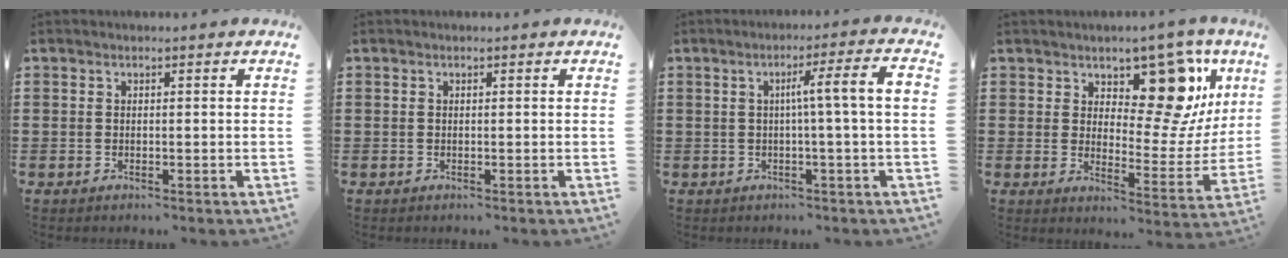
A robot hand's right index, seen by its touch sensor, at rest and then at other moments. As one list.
[{"total": 0.0}, {"total": 6.1, "force": [0.1, -0.5, 6.1], "torque": [-0.111, -0.002, -0.006]}, {"total": 13.6, "force": [8.4, 6.4, 8.5], "torque": [-0.130, -0.050, 0.147]}]